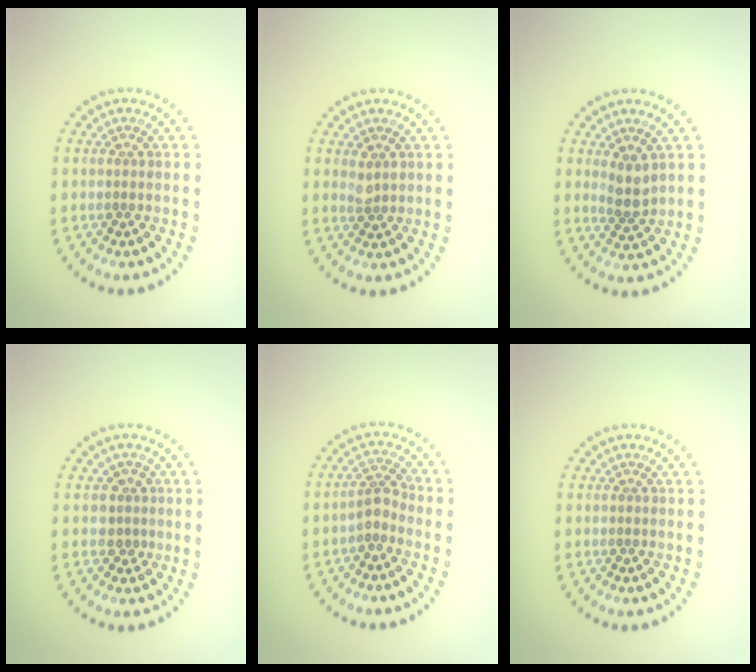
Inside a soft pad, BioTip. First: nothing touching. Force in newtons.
{"total": 1.2, "press": 1.1, "slide": 0.4}
{"total": 1.9, "press": 1.5, "slide": 1.2}
{"total": 1.7, "press": 1.4, "slide": 1.0}
{"total": 1.9, "press": 1.5, "slide": 1.2}
{"total": 0.0}